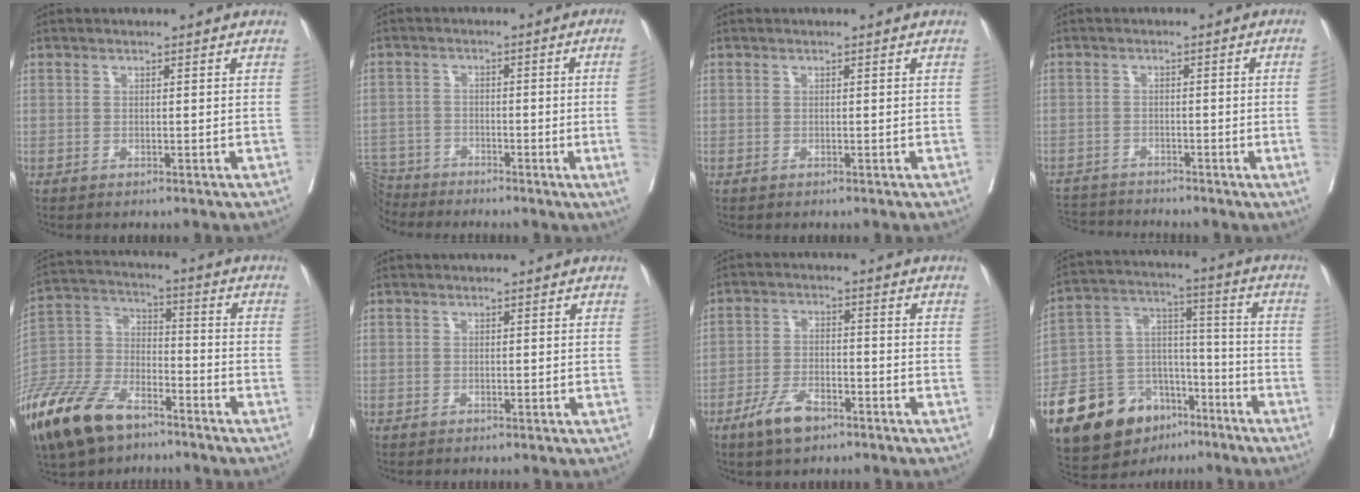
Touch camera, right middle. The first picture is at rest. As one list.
[{"total": 7.3, "force": [-5.1, -0.3, 5.2], "torque": [-0.090, 0.016, -0.088]}, {"total": 0.0}, {"total": 5.6, "force": [-4.3, -1.7, 3.1], "torque": [-0.057, 0.005, -0.073]}, {"total": 21.3, "force": [-14.6, 9.3, 12.5], "torque": [-0.329, -0.036, -0.281]}, {"total": 0.0}, {"total": 6.0, "force": [-4.0, 2.3, 3.8], "torque": [-0.079, -0.001, -0.072]}, {"total": 20.4, "force": [-13.2, 11.2, 10.8], "torque": [-0.217, 0.030, -0.224]}]